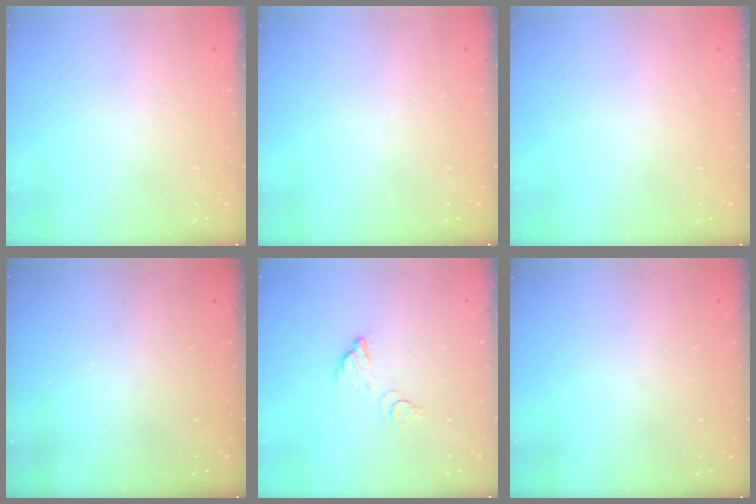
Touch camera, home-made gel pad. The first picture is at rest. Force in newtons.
{"total": 0.0}
{"total": 0.0}
{"total": 3.1, "press": 3.1, "slide": 0.1}
{"total": 4.0, "press": 3.9, "slide": 0.3}
{"total": 2.9, "press": 2.8, "slide": 0.9}